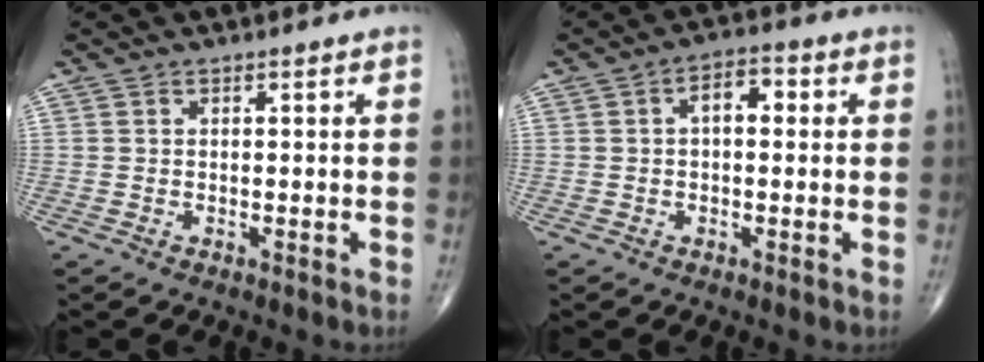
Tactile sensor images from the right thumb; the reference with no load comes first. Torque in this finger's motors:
{"motor_torque": [1.38, 2.65, 0.55, 0.12, 0.01]}